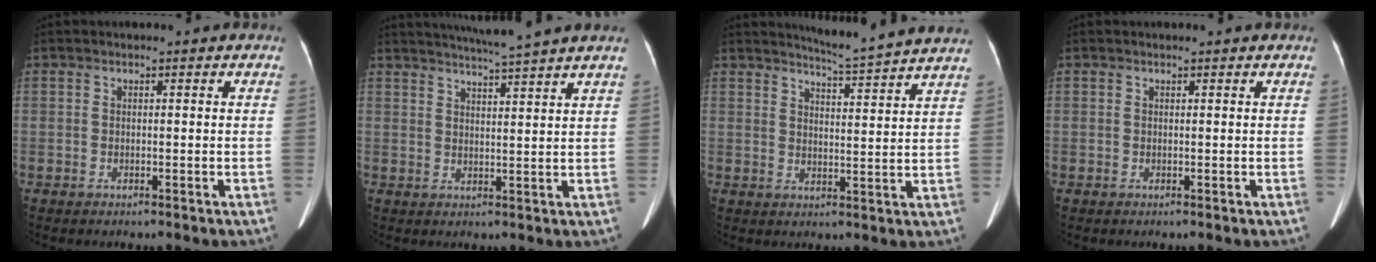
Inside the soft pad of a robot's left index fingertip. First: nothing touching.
{"total": 8.6, "force": [7.6, -1.8, 3.6], "torque": [-0.058, 0.004, 0.104]}
{"total": 9.8, "force": [9.3, -1.6, 2.5], "torque": [-0.052, -0.019, 0.119]}
{"total": 0.7, "force": [0.7, 0.1, 0.2], "torque": [-0.007, 0.008, 0.009]}